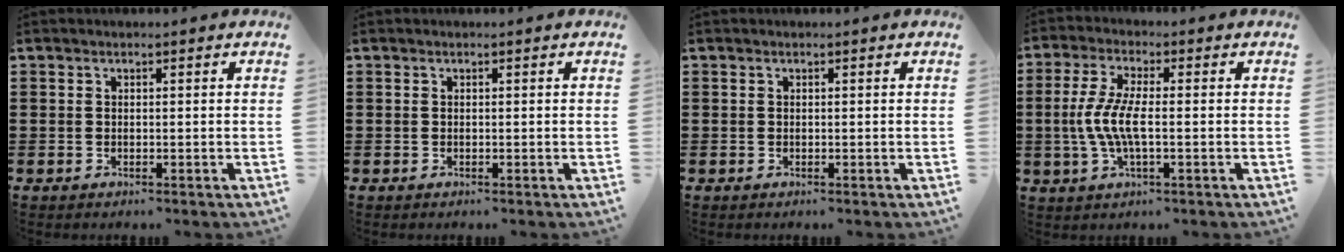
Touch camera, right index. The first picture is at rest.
{"total": 0.0}
{"total": 0.0}
{"total": 6.4, "force": [-1.1, 1.6, 6.1], "torque": [-0.149, -0.015, -0.033]}